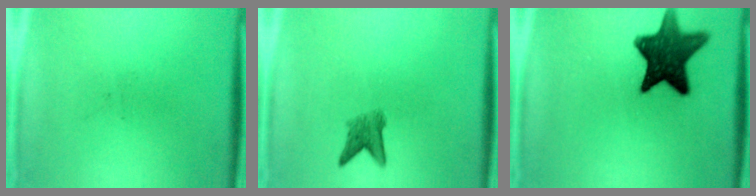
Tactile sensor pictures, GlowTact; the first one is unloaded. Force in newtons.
{"total": 3.0}
{"total": 13.1}